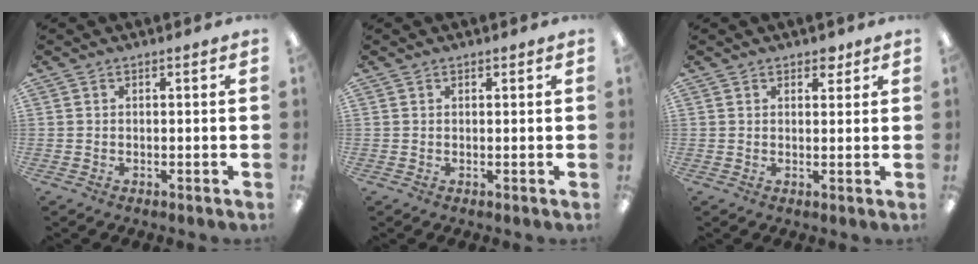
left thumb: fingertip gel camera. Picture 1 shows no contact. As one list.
[{"total": 0.6, "force": [0.4, 0.4, 0.1], "torque": [-0.001, 0.003, 0.007]}, {"total": 2.8, "force": [2.0, 1.7, 0.9], "torque": [0.005, -0.006, 0.032]}]